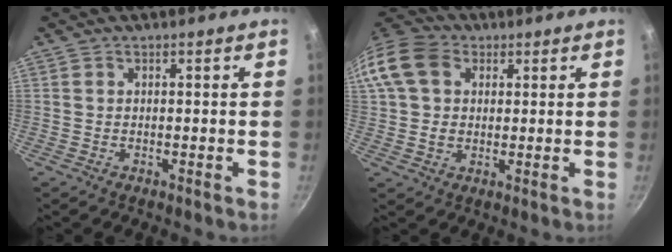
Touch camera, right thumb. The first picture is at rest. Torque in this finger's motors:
{"motor_torque": [-0.69, 0.82, 0.53, -0.52, 0.10]}